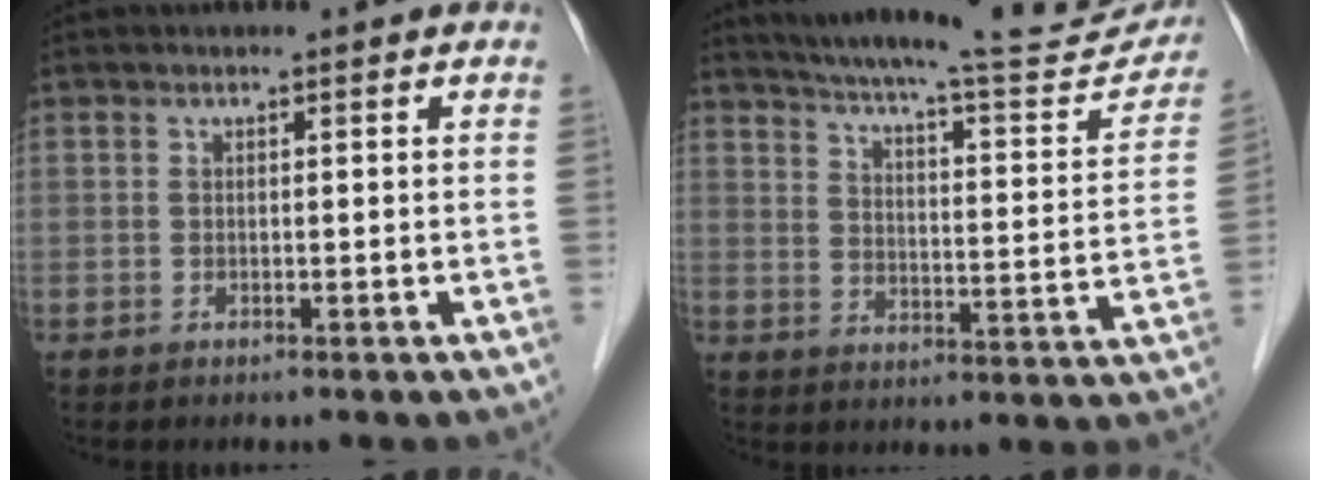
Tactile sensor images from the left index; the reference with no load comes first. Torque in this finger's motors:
{"motor_torque": [0.37, -0.38, 0.25, 0.04]}